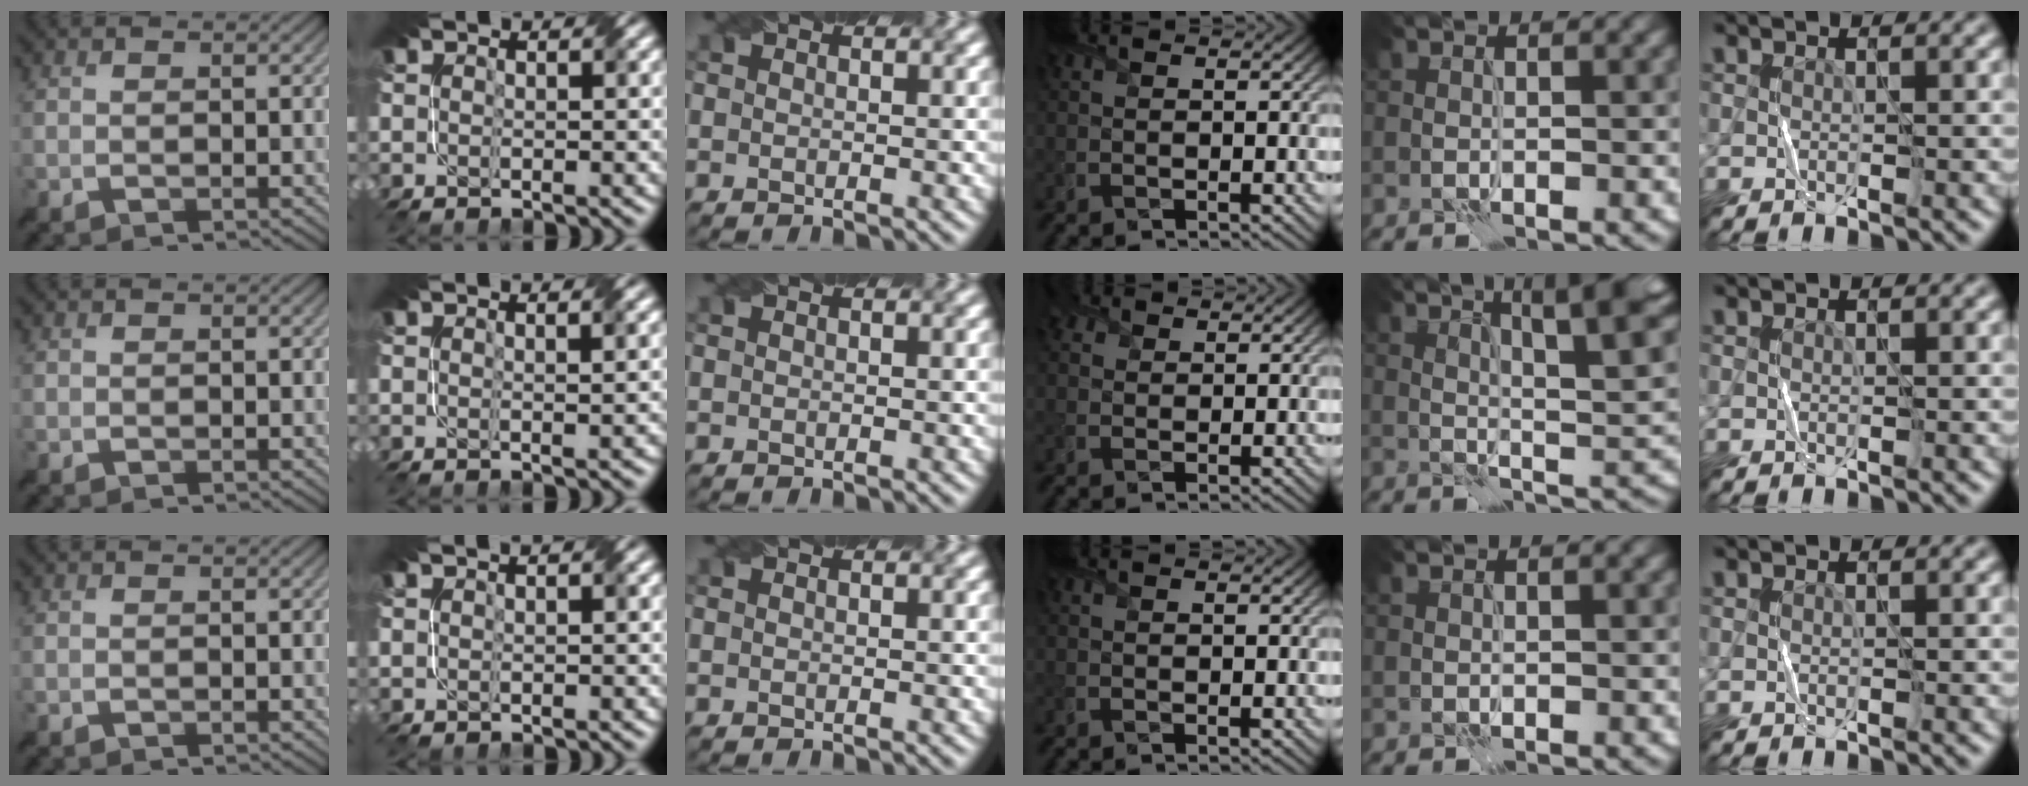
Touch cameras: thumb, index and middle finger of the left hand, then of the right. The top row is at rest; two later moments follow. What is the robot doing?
{"motion": "fold", "object": "bubble wrap"}